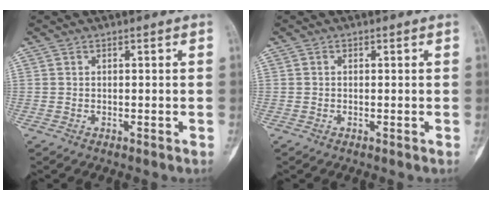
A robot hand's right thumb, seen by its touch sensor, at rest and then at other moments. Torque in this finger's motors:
{"motor_torque": [-0.23, -0.02, 0.12, 0.31, -0.03]}